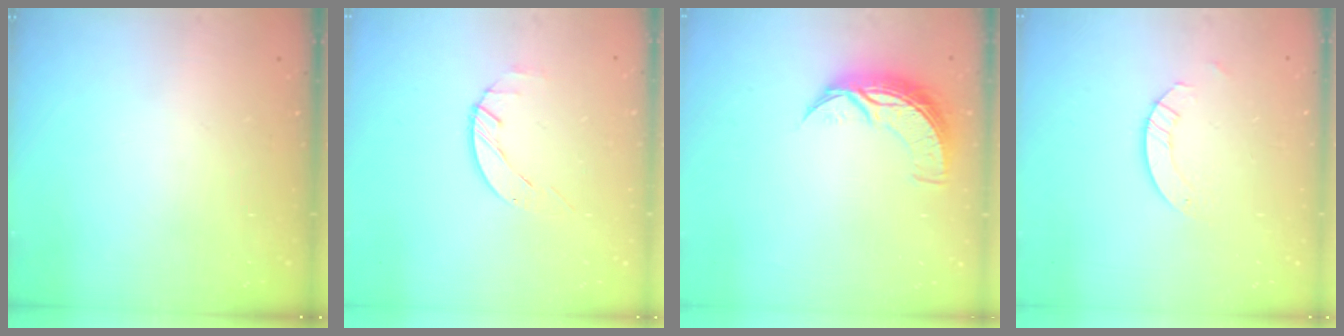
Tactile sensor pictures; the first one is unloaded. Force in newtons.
{"total": 2.6, "press": 2.6, "slide": 0.3}
{"total": 8.2, "press": 8.2, "slide": 0.0}
{"total": 2.6, "press": 2.6, "slide": 0.2}